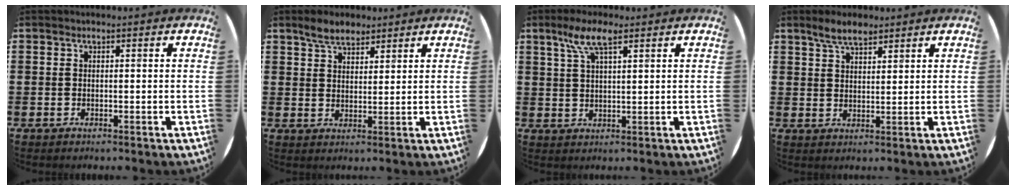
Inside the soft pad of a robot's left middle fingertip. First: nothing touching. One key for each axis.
{"total": 4.2, "fx": 3.5, "fy": 1.8, "fz": 1.3, "tx": -0.026, "ty": -0.001, "tz": 0.066}
{"total": 6.0, "fx": 3.6, "fy": 1.7, "fz": 4.5, "tx": -0.098, "ty": 0.010, "tz": 0.062}
{"total": 4.1, "fx": 3.4, "fy": 1.4, "fz": 1.9, "tx": -0.035, "ty": -0.002, "tz": 0.061}